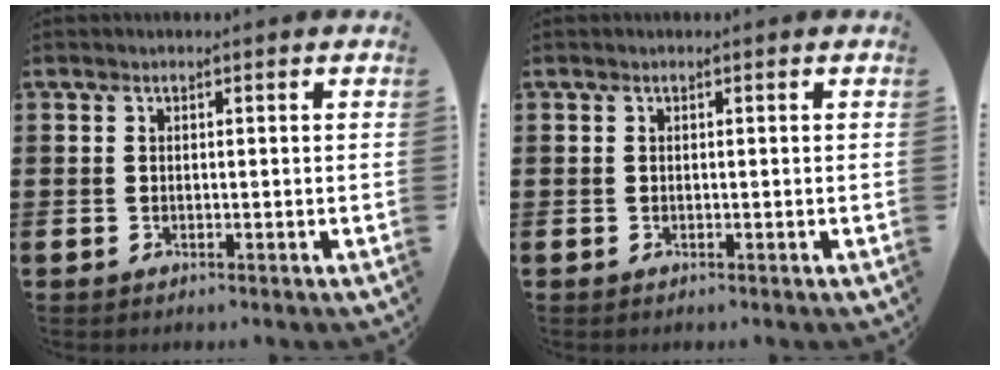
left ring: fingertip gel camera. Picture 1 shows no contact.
{"total": 0.0}